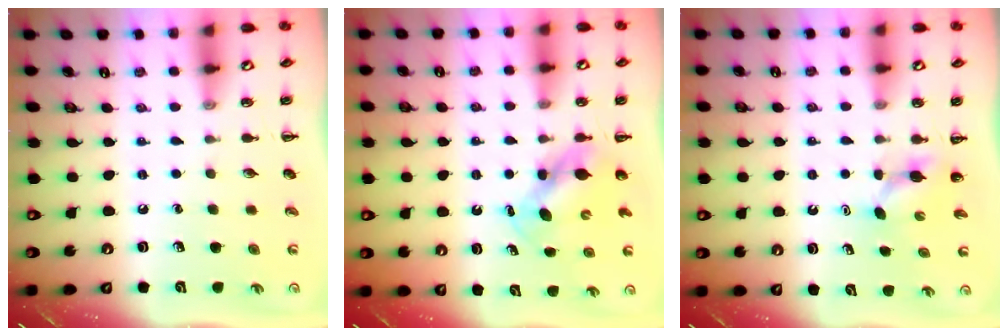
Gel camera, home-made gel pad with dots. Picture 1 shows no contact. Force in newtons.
{"total": 6.0, "press": 5.9, "slide": 1.0}
{"total": 2.9, "press": 2.8, "slide": 0.8}